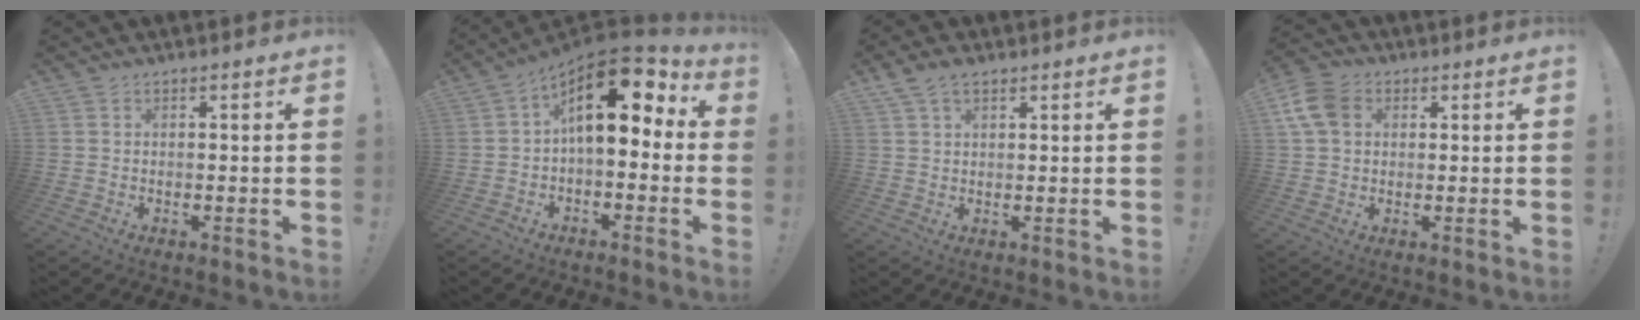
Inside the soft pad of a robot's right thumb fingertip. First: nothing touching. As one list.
[{"total": 14.6, "force": [4.5, 7.1, 12.0], "torque": [-0.188, -0.022, 0.078]}, {"total": 4.7, "force": [3.0, 2.5, 2.6], "torque": [-0.054, -0.005, 0.060]}, {"total": 9.6, "force": [2.8, 7.1, 5.8], "torque": [-0.110, 0.004, 0.058]}]